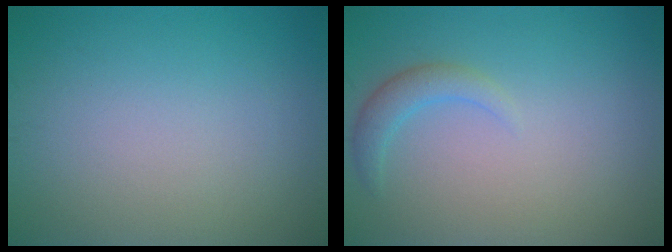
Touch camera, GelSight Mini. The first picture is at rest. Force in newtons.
{"total": 1.9, "press": 1.9, "slide": 0.2}